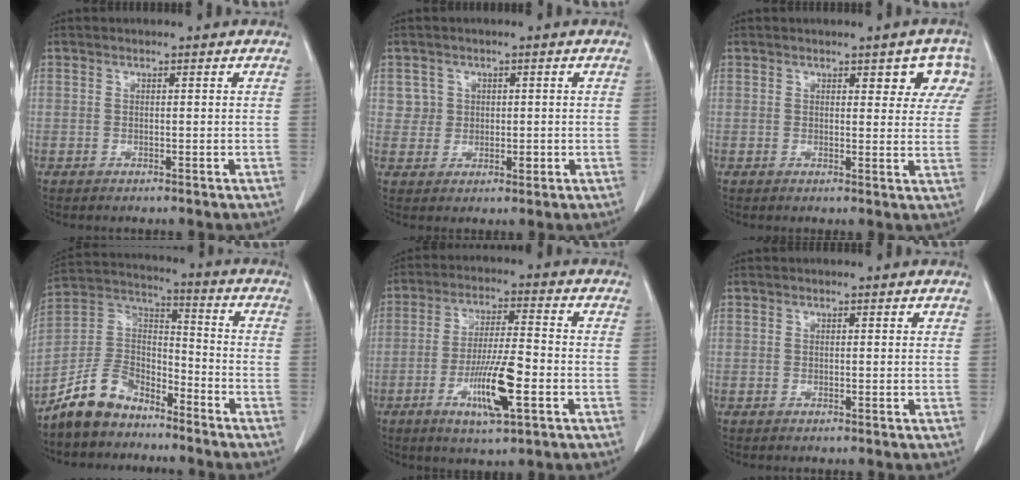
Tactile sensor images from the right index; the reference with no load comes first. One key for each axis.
{"total": 3.1, "fx": 0.8, "fy": 3.0, "fz": 0.3, "tx": 0.005, "ty": 0.000, "tz": 0.013}
{"total": 5.4, "fx": 3.0, "fy": 2.2, "fz": 3.9, "tx": -0.026, "ty": 0.003, "tz": 0.027}
{"total": 10.1, "fx": -8.2, "fy": 4.8, "fz": 3.6, "tx": -0.083, "ty": 0.027, "tz": -0.161}
{"total": 10.4, "fx": -3.7, "fy": 1.4, "fz": 9.6, "tx": -0.177, "ty": -0.009, "tz": -0.065}
{"total": 0.0}